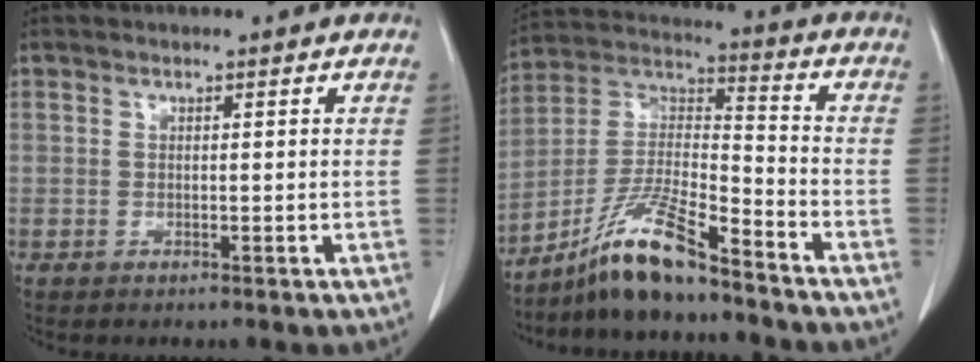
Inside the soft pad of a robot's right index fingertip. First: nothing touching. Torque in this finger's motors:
{"motor_torque": [1.00, -0.95, 0.30, 0.13]}